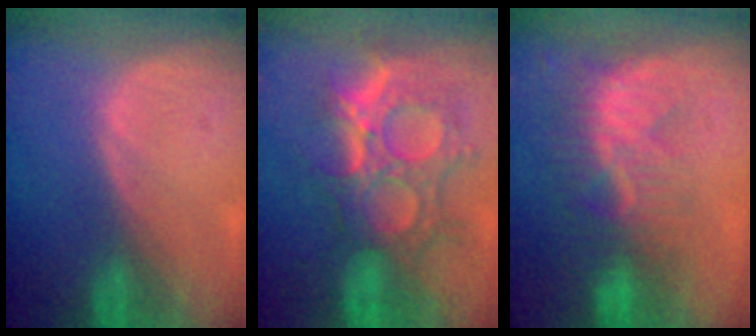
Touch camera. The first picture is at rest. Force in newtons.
{"total": 12.0, "press": 10.7, "slide": 5.3}
{"total": 8.4, "press": 7.6, "slide": 3.5}